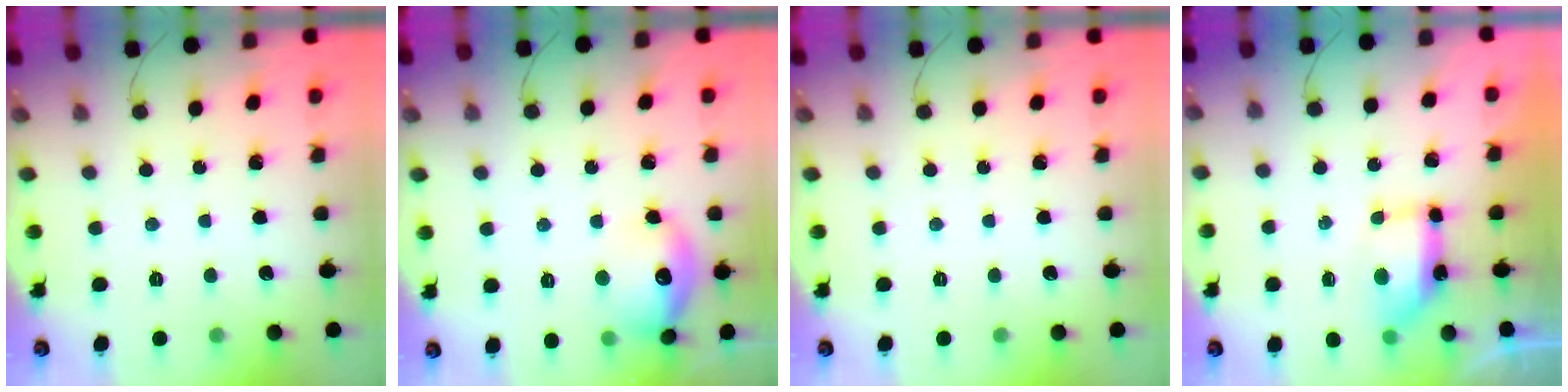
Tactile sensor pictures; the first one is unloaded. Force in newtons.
{"total": 14.4, "press": 14.4, "slide": 1.1}
{"total": 0.0}
{"total": 7.5, "press": 7.5, "slide": 0.6}